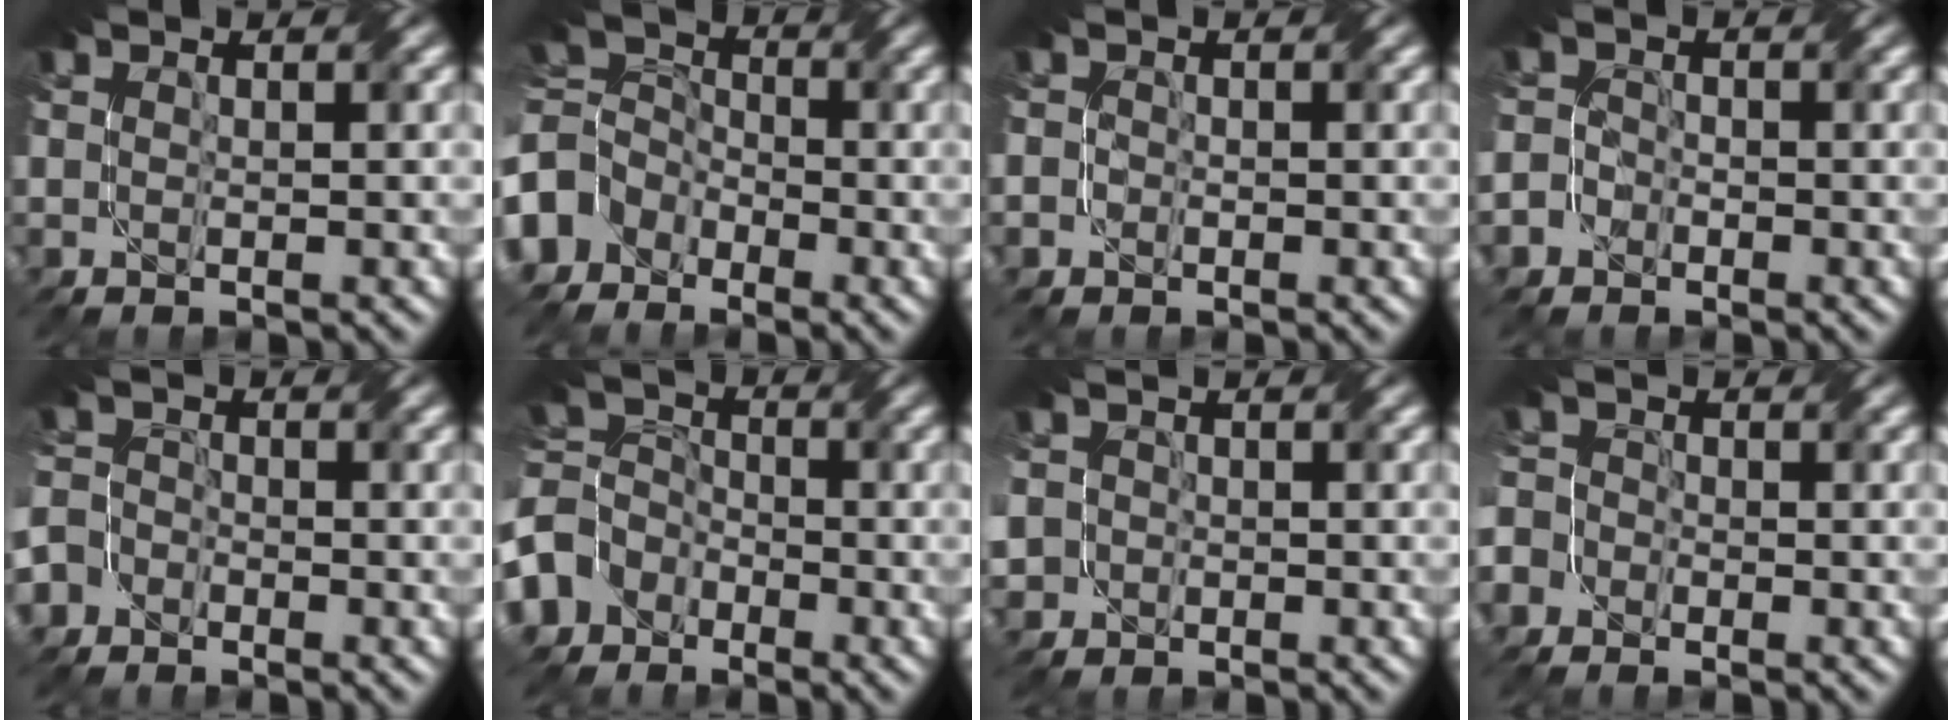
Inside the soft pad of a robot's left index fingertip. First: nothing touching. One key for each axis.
{"total": 4.9, "fx": -2.5, "fy": 4.0, "fz": 1.5, "tx": -0.033, "ty": 0.012, "tz": -0.072}
{"total": 1.1, "fx": -0.3, "fy": 1.0, "fz": 0.1, "tx": 0.006, "ty": -0.004, "tz": -0.008}
{"total": 2.1, "fx": -1.1, "fy": 1.7, "fz": 0.1, "tx": 0.012, "ty": 0.002, "tz": -0.024}
{"total": 4.3, "fx": -2.9, "fy": 3.1, "fz": 0.5, "tx": 0.001, "ty": 0.001, "tz": -0.059}
{"total": 6.4, "fx": -3.6, "fy": 5.0, "fz": 1.5, "tx": -0.033, "ty": 0.003, "tz": -0.084}
{"total": 3.9, "fx": -0.9, "fy": 3.7, "fz": 0.7, "tx": -0.026, "ty": 0.008, "tz": -0.025}
{"total": 3.5, "fx": -2.1, "fy": 2.7, "fz": 0.8, "tx": -0.010, "ty": 0.008, "tz": -0.051}